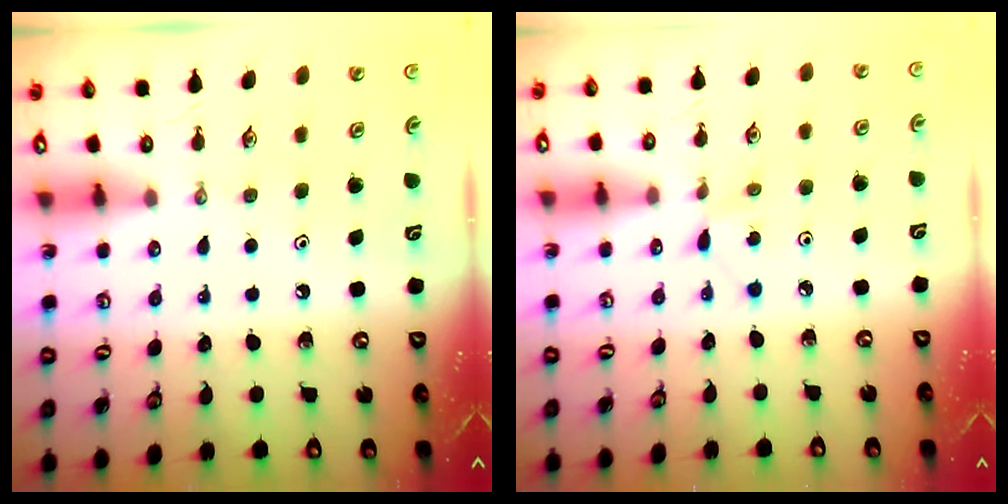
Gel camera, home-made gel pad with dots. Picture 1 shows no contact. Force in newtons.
{"total": 2.3, "press": 2.3, "slide": 0.3}